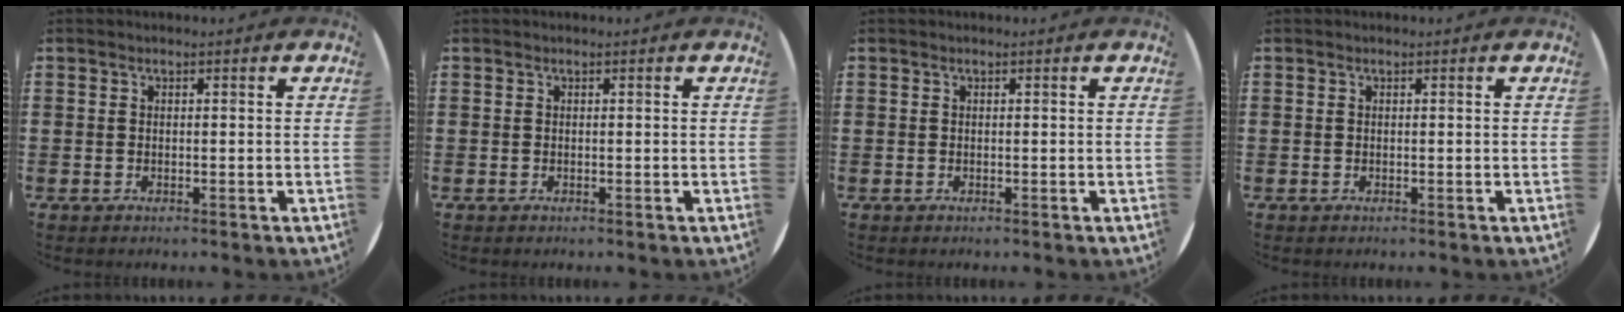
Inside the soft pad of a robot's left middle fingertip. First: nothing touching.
{"total": 0.0}
{"total": 0.0}
{"total": 0.0}